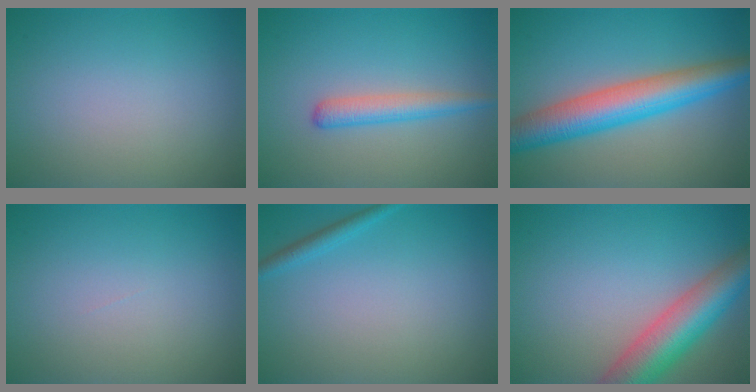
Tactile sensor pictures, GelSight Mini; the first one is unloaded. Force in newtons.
{"total": 2.5, "press": 2.5, "slide": 0.1}
{"total": 7.5, "press": 7.5, "slide": 0.1}
{"total": 0.0}
{"total": 1.3, "press": 1.3, "slide": 0.1}
{"total": 7.5, "press": 7.5, "slide": 0.3}